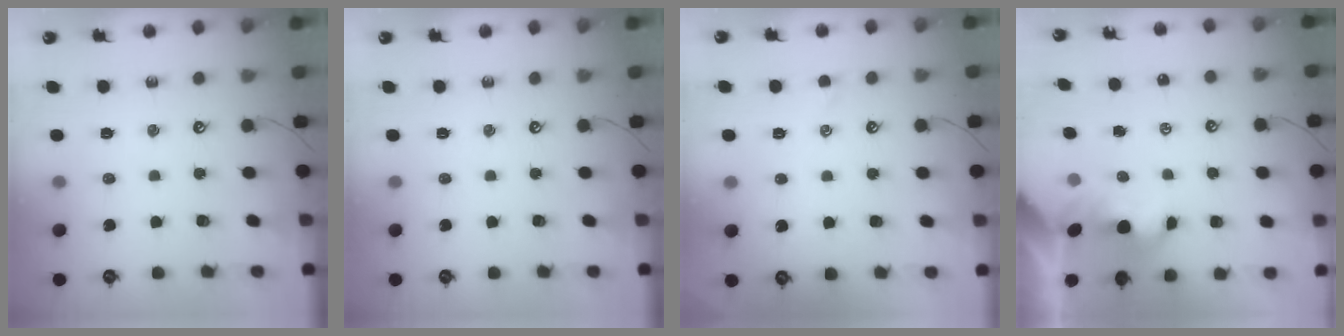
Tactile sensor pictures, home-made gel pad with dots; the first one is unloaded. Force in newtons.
{"total": 0.0}
{"total": 0.6, "press": 0.5, "slide": 0.4}
{"total": 2.0, "press": 2.0, "slide": 0.2}